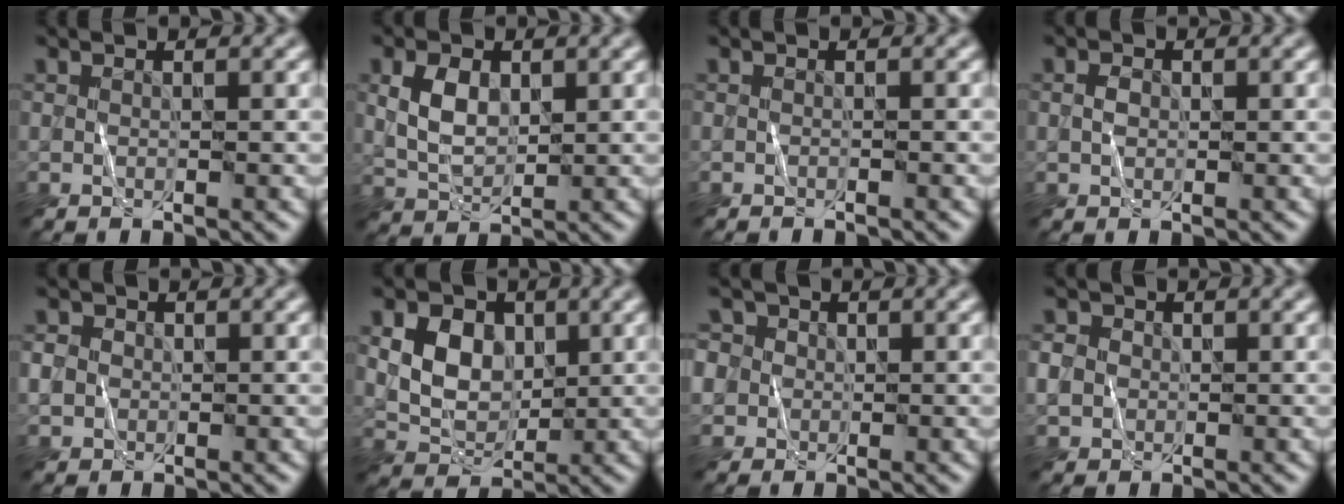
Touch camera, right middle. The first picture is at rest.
{"total": 3.4, "force": [1.1, 2.2, 2.3], "torque": [-0.050, 0.002, 0.022]}
{"total": 0.8, "force": [-0.8, 0.0, 0.3], "torque": [-0.002, -0.002, -0.011]}
{"total": 0.9, "force": [0.2, 0.7, 0.5], "torque": [-0.009, 0.003, 0.000]}
{"total": 1.9, "force": [-0.1, 1.8, 0.6], "torque": [-0.008, 0.003, -0.002]}
{"total": 5.4, "force": [1.6, 4.1, 3.1], "torque": [-0.067, -0.002, 0.024]}
{"total": 5.7, "force": [1.3, 5.2, 2.1], "torque": [-0.049, 0.036, -0.006]}
{"total": 2.3, "force": [-0.1, 2.2, 0.8], "torque": [-0.011, 0.004, -0.003]}